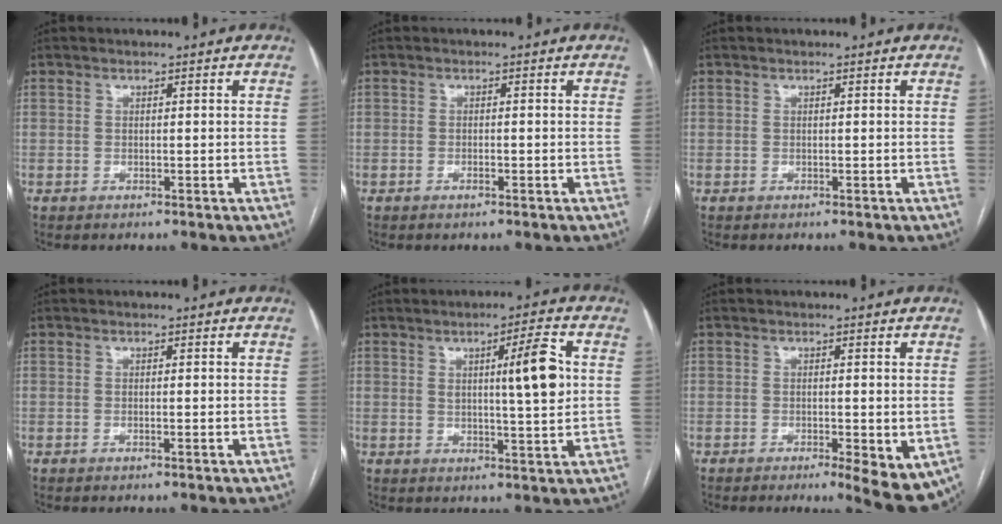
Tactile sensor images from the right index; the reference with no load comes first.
{"total": 1.0, "force": [-0.5, 0.2, 0.8], "torque": [-0.018, -0.001, -0.009]}
{"total": 0.0}
{"total": 0.5, "force": [-0.2, -0.1, 0.5], "torque": [-0.010, 0.000, -0.004]}
{"total": 8.1, "force": [1.7, 0.6, 7.9], "torque": [-0.118, 0.001, 0.025]}
{"total": 8.0, "force": [-3.6, 2.3, 6.7], "torque": [-0.074, -0.014, -0.050]}